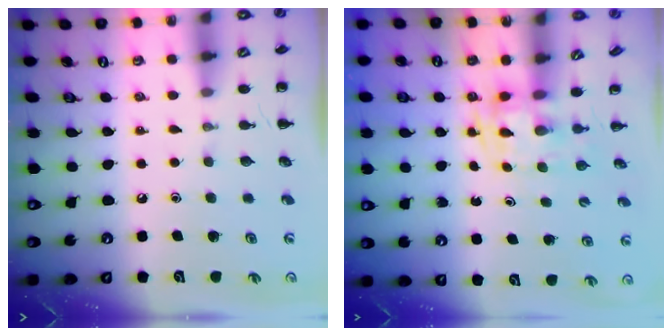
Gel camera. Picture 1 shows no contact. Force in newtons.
{"total": 2.8, "press": 2.5, "slide": 1.3}